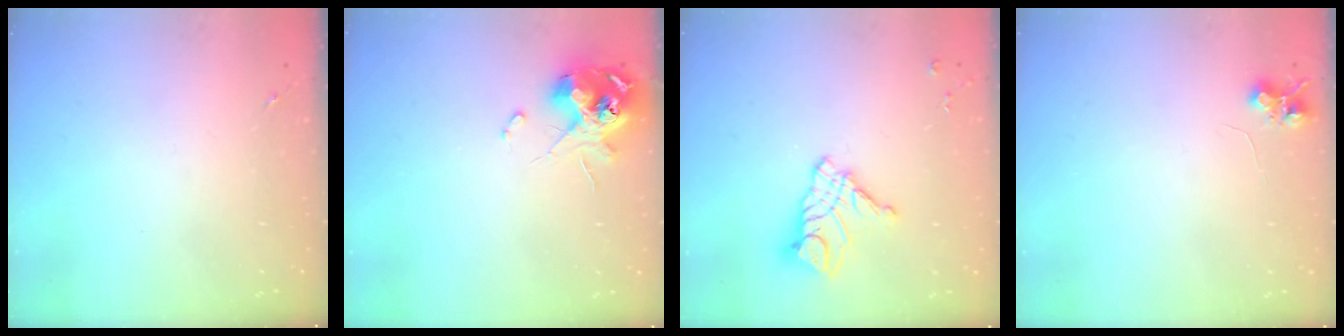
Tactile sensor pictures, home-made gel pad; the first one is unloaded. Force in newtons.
{"total": 12.0, "press": 11.8, "slide": 1.6}
{"total": 13.4, "press": 13.3, "slide": 1.2}
{"total": 6.5, "press": 6.4, "slide": 0.9}